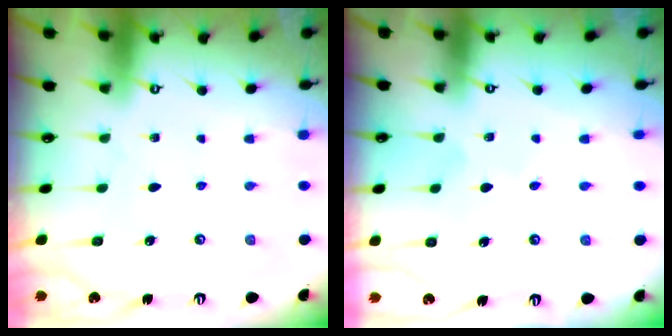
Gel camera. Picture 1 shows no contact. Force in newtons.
{"total": 2.7, "press": 2.7, "slide": 0.3}